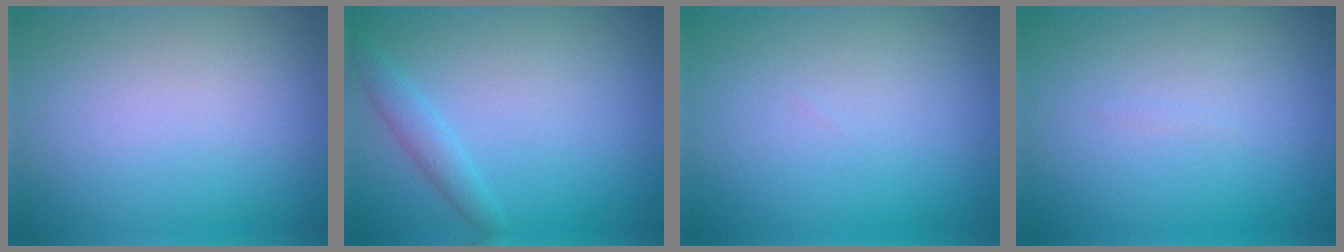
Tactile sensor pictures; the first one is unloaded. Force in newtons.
{"total": 1.8, "press": 1.8, "slide": 0.2}
{"total": 0.0}
{"total": 0.0}